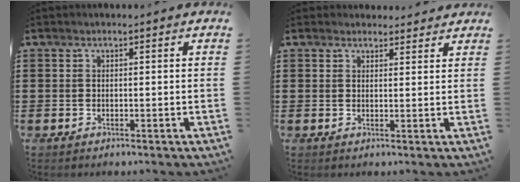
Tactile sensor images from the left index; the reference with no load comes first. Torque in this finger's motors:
{"motor_torque": [0.48, -0.31, 0.20, 0.02]}